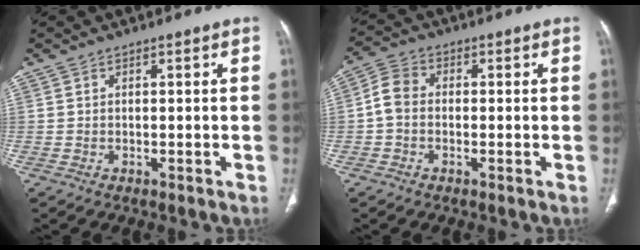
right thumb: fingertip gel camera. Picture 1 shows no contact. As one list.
[{"total": 5.0, "force": [-0.7, 3.7, 3.3], "torque": [-0.057, 0.016, -0.026]}]